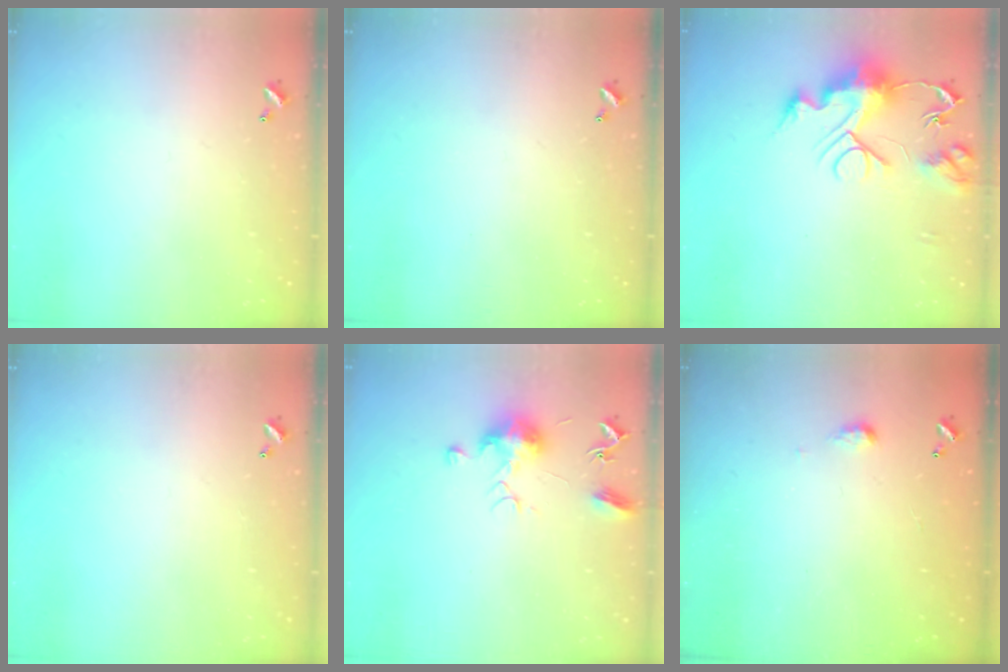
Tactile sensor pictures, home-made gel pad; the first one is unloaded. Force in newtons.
{"total": 0.0}
{"total": 10.7, "press": 10.7, "slide": 1.1}
{"total": 0.0}
{"total": 9.7, "press": 9.7, "slide": 0.3}
{"total": 3.4, "press": 3.4, "slide": 0.4}